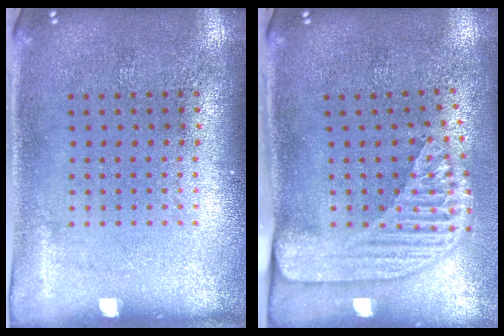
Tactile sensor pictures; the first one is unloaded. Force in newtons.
{"total": 2.3, "press": 1.8, "slide": 1.5}